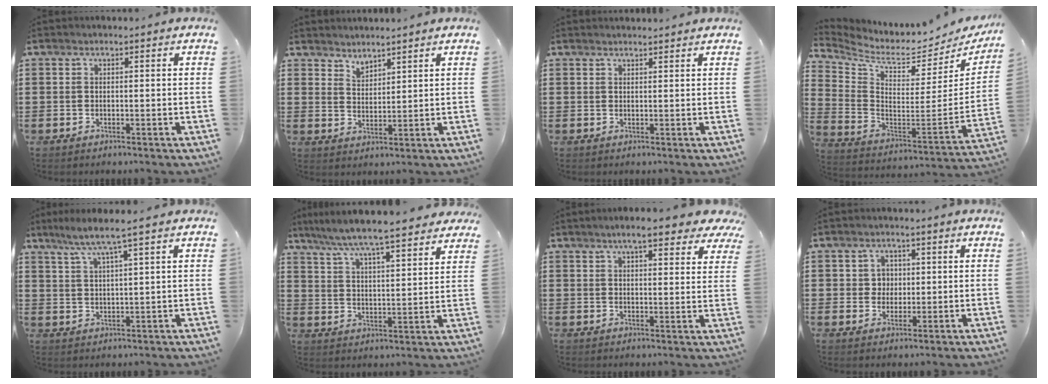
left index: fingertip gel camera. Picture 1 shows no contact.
{"total": 2.7, "force": [2.7, 0.4, -0.4], "torque": [0.000, -0.006, 0.052]}
{"total": 1.1, "force": [1.1, 0.0, 0.1], "torque": [-0.005, -0.001, 0.022]}
{"total": 5.6, "force": [4.6, 2.0, 2.4], "torque": [-0.071, -0.056, 0.073]}
{"total": 4.7, "force": [3.0, -0.4, 3.6], "torque": [-0.079, -0.009, 0.048]}
{"total": 6.0, "force": [5.6, -0.2, 2.3], "torque": [-0.070, -0.036, 0.091]}
{"total": 7.0, "force": [5.5, 1.3, 4.1], "torque": [-0.078, -0.009, 0.095]}
{"total": 2.7, "force": [0.5, 2.5, 0.9], "torque": [-0.022, 0.006, 0.003]}